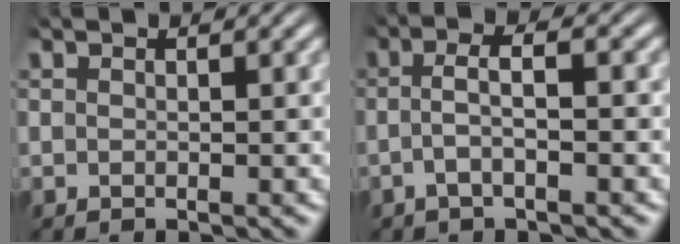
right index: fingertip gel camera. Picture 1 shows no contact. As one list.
[{"total": 3.0, "force": [-0.9, 0.8, 2.8], "torque": [-0.055, 0.000, -0.020]}]